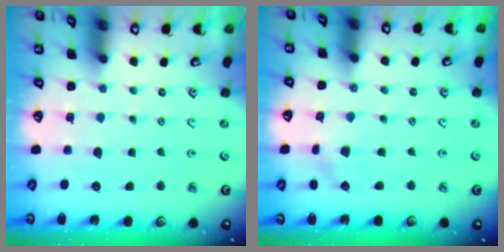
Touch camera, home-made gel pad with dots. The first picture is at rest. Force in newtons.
{"total": 1.8, "press": 1.8, "slide": 0.2}